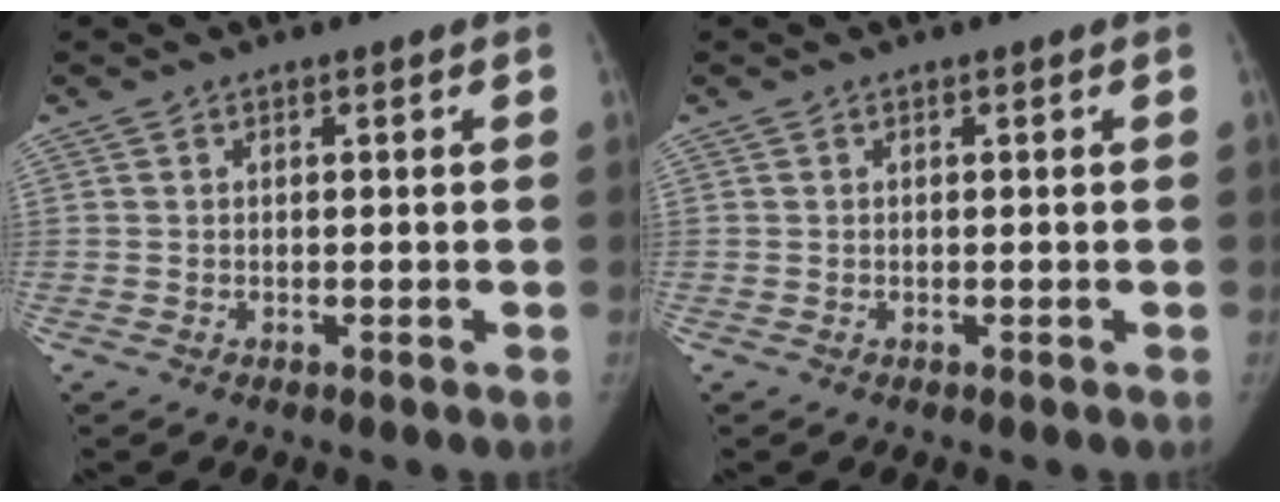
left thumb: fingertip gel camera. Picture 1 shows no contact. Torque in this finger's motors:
{"motor_torque": [0.00, -0.01, 0.05, -0.03, 0.00]}